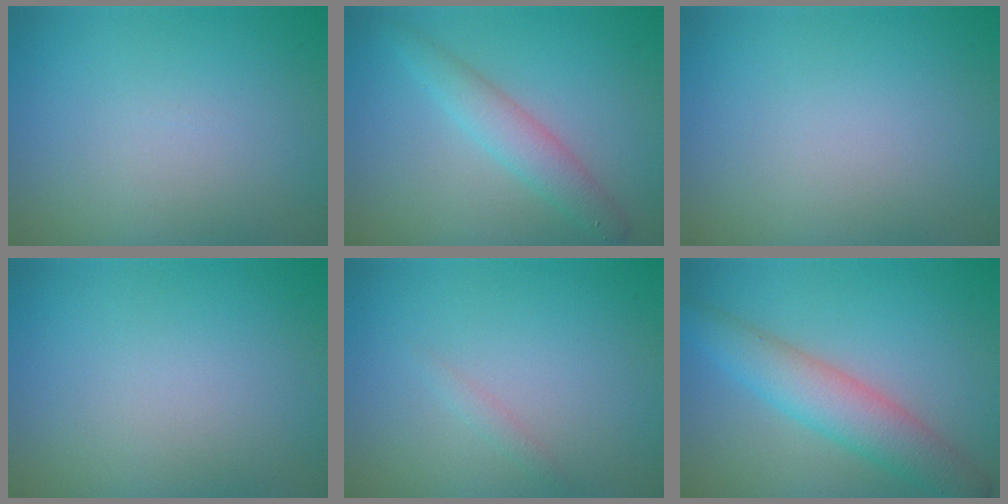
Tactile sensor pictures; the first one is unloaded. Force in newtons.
{"total": 3.1, "press": 3.1, "slide": 0.1}
{"total": 0.0}
{"total": 0.0}
{"total": 0.7, "press": 0.7, "slide": 0.0}
{"total": 5.4, "press": 5.4, "slide": 0.1}